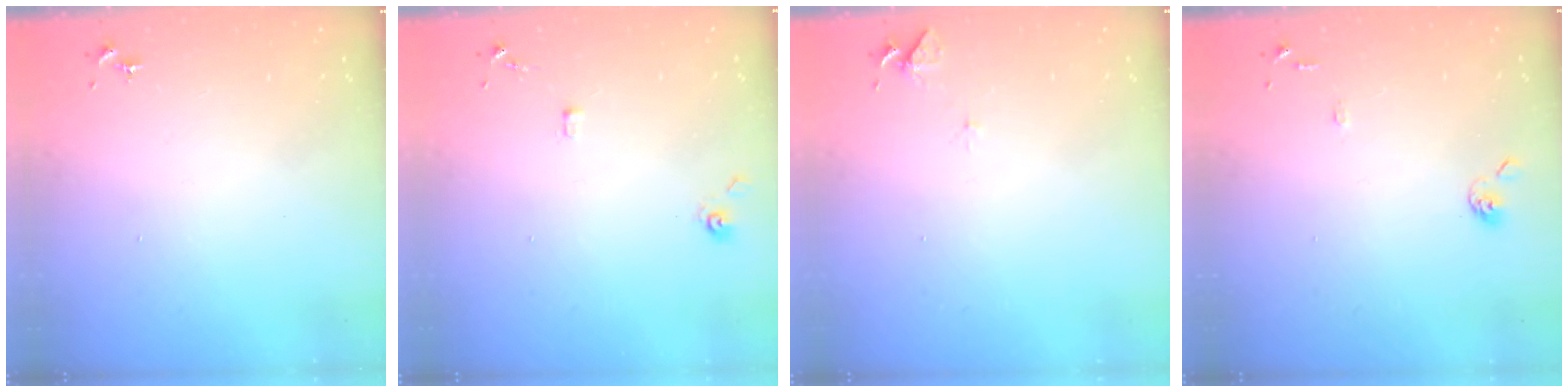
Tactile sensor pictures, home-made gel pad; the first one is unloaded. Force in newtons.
{"total": 6.5, "press": 6.4, "slide": 0.6}
{"total": 6.2, "press": 6.2, "slide": 0.6}
{"total": 7.0, "press": 7.0, "slide": 0.7}